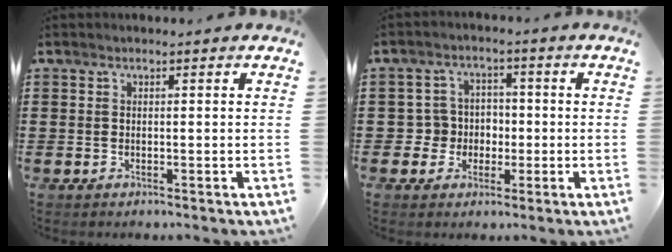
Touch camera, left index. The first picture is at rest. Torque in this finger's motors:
{"motor_torque": [0.04, 0.22, 0.00, -0.01]}